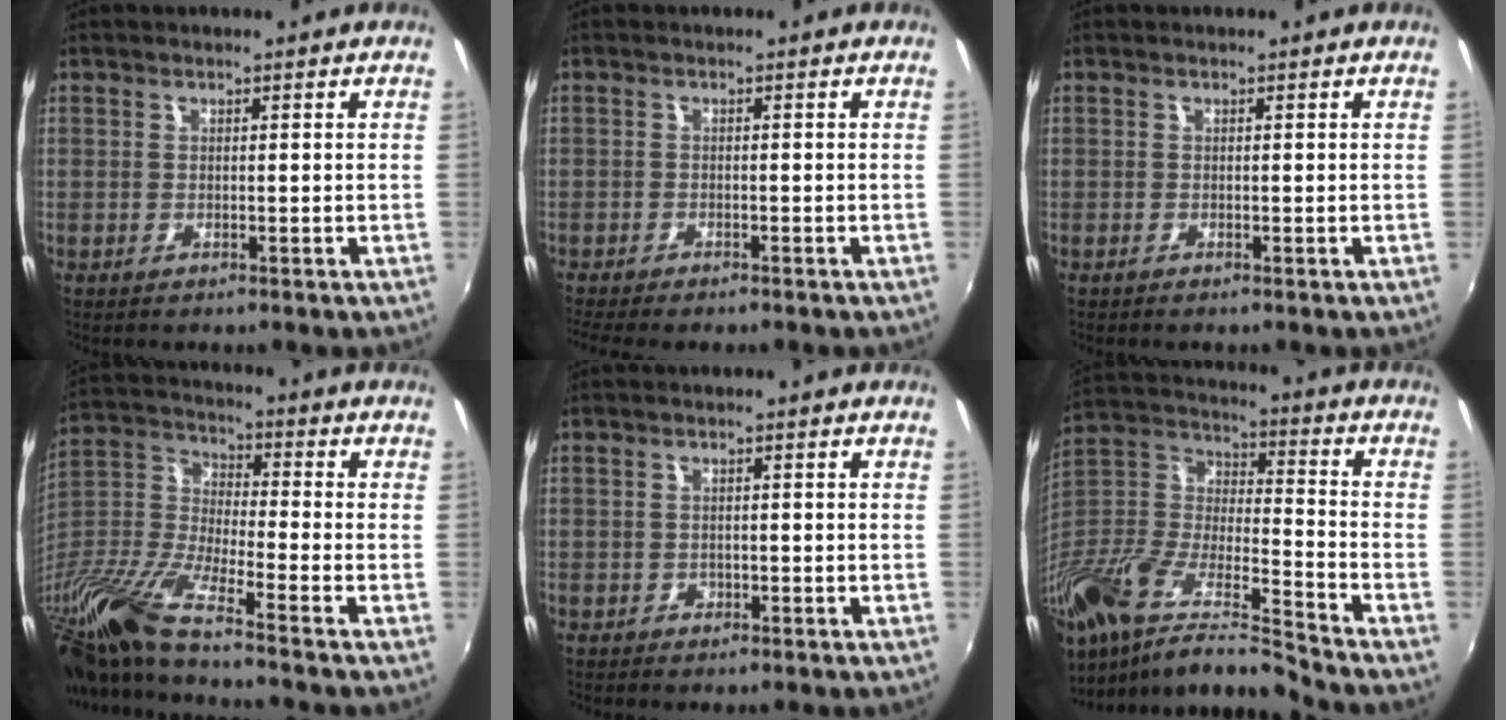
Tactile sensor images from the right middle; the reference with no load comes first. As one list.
[{"total": 4.7, "force": [-4.0, 0.9, 2.3], "torque": [-0.057, -0.026, -0.068]}, {"total": 0.0}, {"total": 18.9, "force": [-14.4, 1.6, 12.2], "torque": [-0.247, -0.035, -0.292]}, {"total": 1.1, "force": [-0.5, 0.9, 0.2], "torque": [-0.002, -0.002, -0.006]}, {"total": 19.1, "force": [-13.8, 3.0, 12.8], "torque": [-0.250, -0.022, -0.275]}]